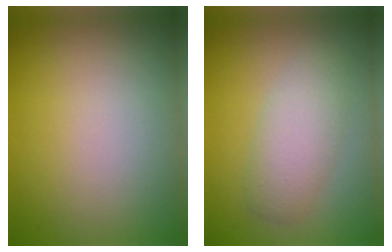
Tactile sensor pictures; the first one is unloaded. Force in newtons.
{"total": 3.4, "press": 3.4, "slide": 0.1}